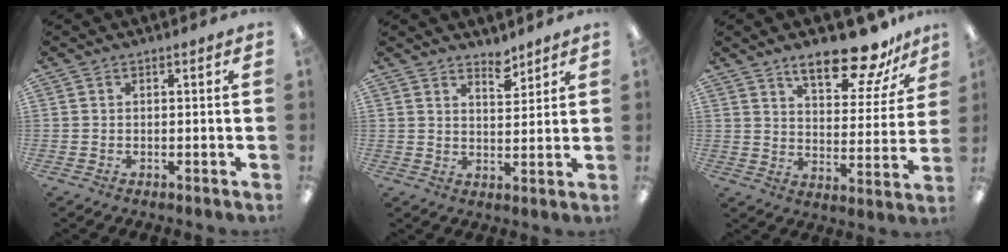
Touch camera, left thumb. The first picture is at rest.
{"total": 4.4, "force": [3.9, 1.5, 1.2], "torque": [0.000, -0.034, 0.067]}
{"total": 15.1, "force": [11.8, 4.9, 8.2], "torque": [-0.115, -0.075, 0.201]}